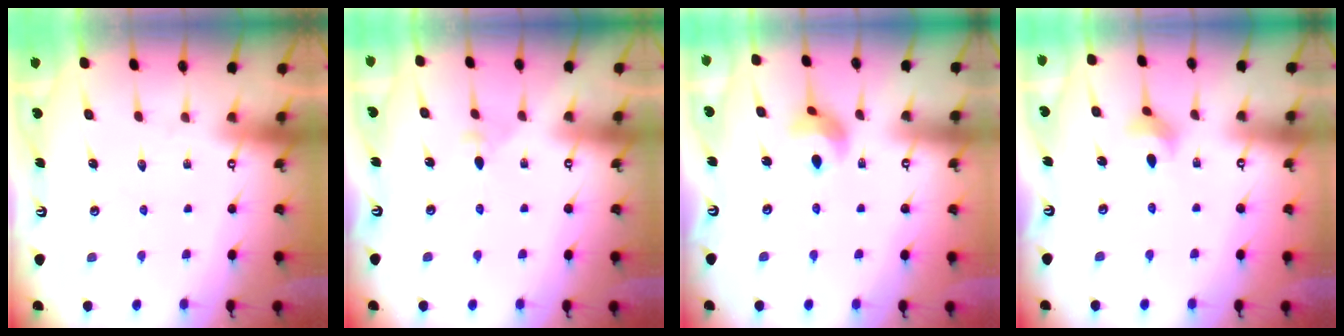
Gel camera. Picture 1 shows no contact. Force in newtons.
{"total": 3.0, "press": 2.9, "slide": 0.5}
{"total": 7.9, "press": 7.9, "slide": 0.4}
{"total": 3.9, "press": 3.8, "slide": 0.8}